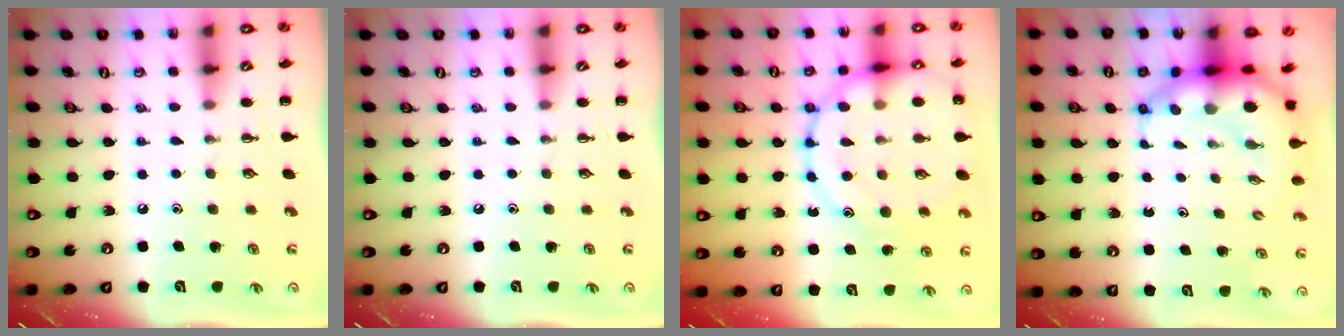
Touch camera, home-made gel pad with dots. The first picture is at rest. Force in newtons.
{"total": 0.0}
{"total": 21.0, "press": 20.9, "slide": 1.4}
{"total": 6.9, "press": 6.7, "slide": 1.7}